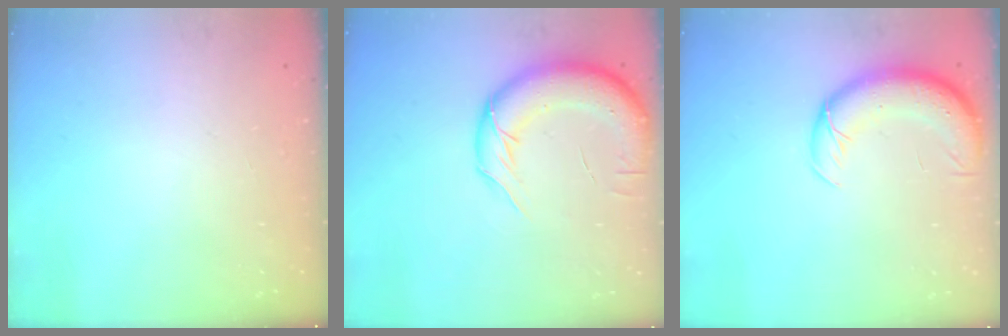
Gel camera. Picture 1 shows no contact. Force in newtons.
{"total": 12.8, "press": 12.5, "slide": 2.9}
{"total": 9.9, "press": 9.6, "slide": 2.6}